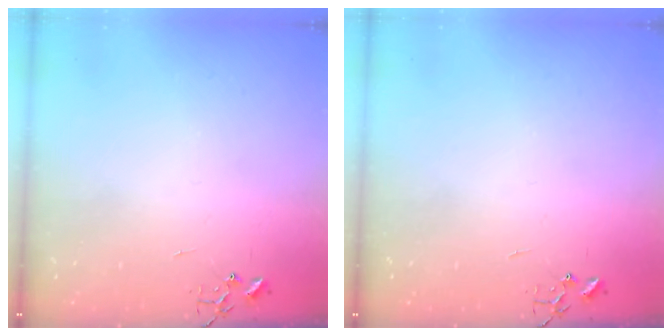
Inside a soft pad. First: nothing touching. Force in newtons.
{"total": 0.0}